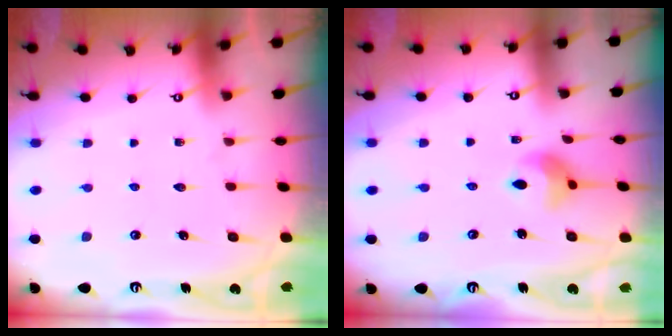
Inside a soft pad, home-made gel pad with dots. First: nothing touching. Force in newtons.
{"total": 7.5, "press": 7.5, "slide": 0.4}